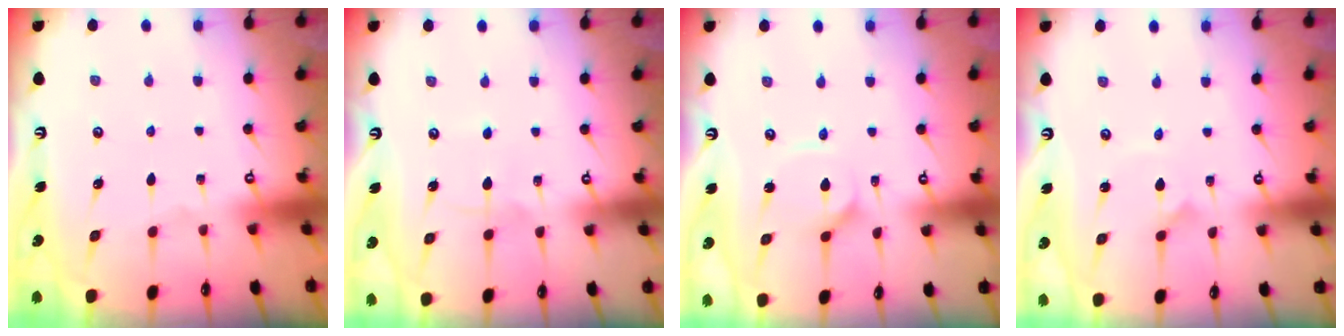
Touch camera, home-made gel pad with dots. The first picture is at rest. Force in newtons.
{"total": 4.4, "press": 4.4, "slide": 0.1}
{"total": 2.9, "press": 2.9, "slide": 0.4}
{"total": 0.6, "press": 0.6, "slide": 0.1}